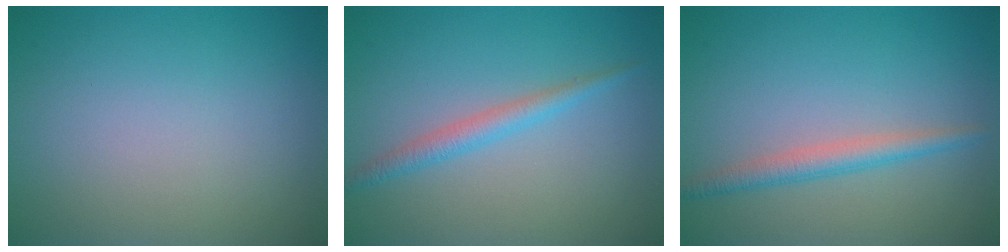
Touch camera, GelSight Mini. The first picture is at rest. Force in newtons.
{"total": 2.0, "press": 2.0, "slide": 0.0}
{"total": 2.3, "press": 2.3, "slide": 0.1}